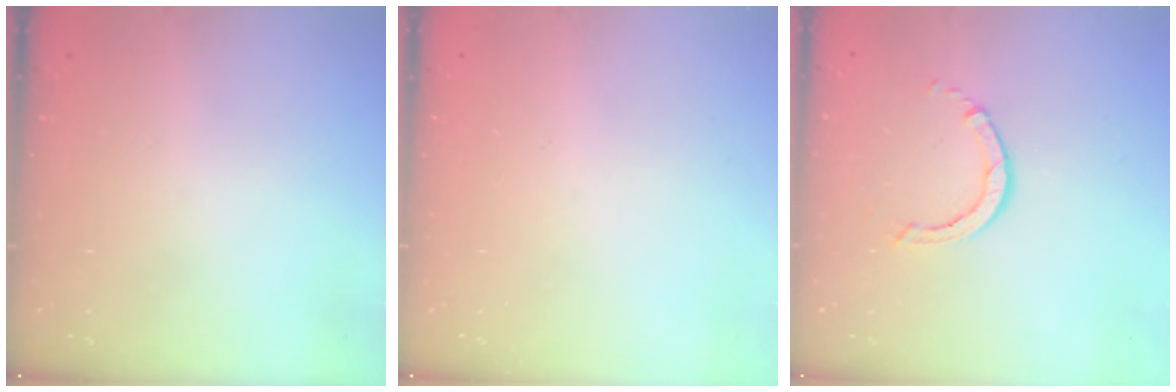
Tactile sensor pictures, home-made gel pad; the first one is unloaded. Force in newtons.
{"total": 0.0}
{"total": 3.2, "press": 3.2, "slide": 0.4}